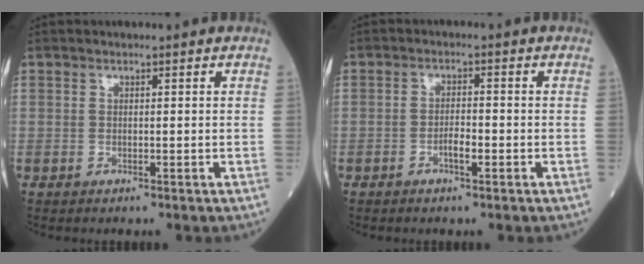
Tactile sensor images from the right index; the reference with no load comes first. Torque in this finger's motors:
{"motor_torque": [-0.03, 0.10, 0.07, 0.03]}